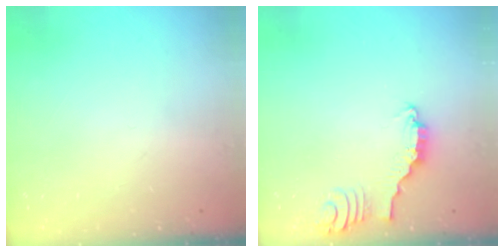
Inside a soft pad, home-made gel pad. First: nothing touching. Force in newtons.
{"total": 2.3, "press": 2.3, "slide": 0.1}